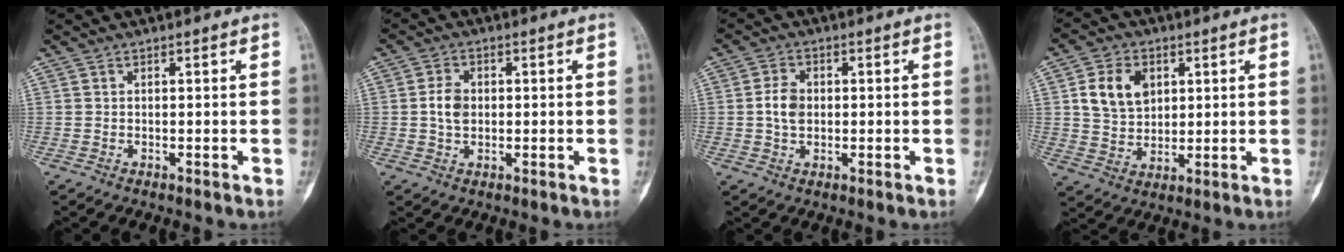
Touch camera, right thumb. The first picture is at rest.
{"total": 4.4, "force": [0.2, 3.1, 3.0], "torque": [-0.051, 0.004, 0.002]}
{"total": 4.6, "force": [0.1, 3.3, 3.3], "torque": [-0.056, 0.006, 0.000]}
{"total": 9.4, "force": [2.9, 7.0, 5.6], "torque": [-0.081, -0.009, 0.057]}